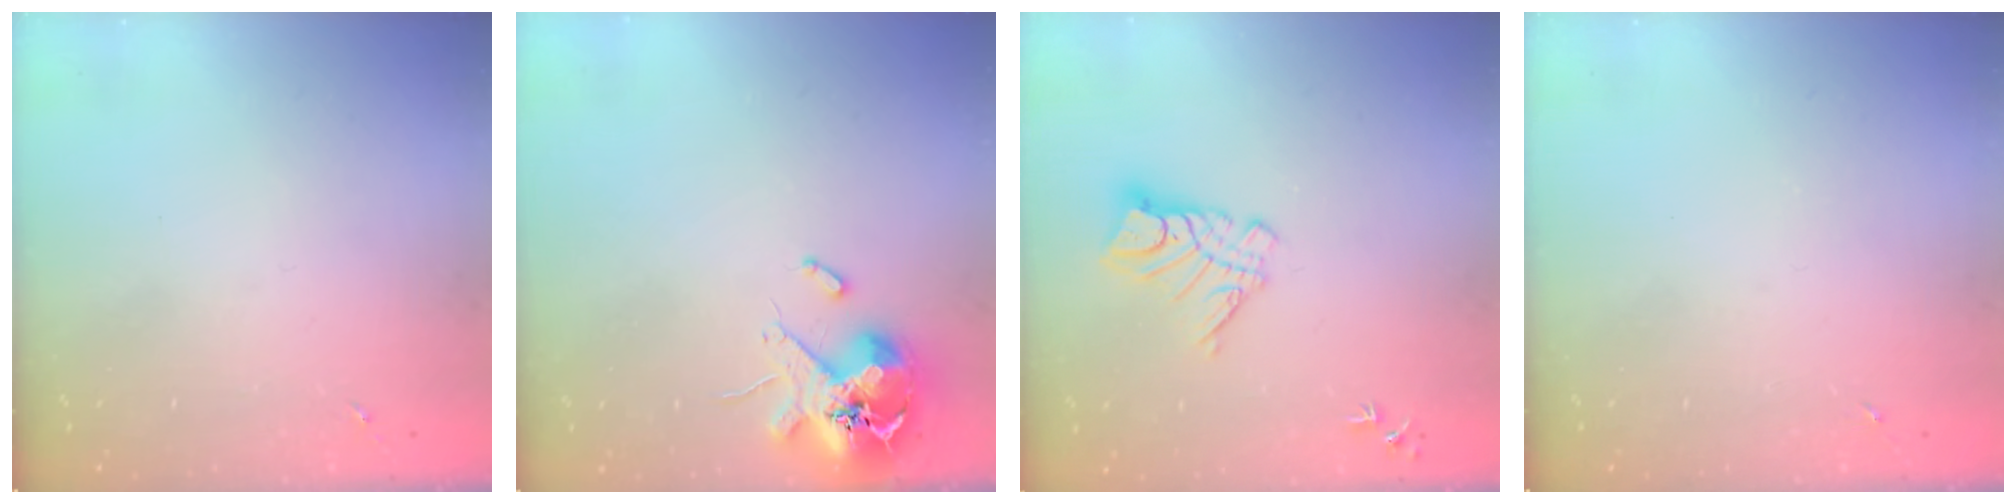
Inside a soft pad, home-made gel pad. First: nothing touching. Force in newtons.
{"total": 13.9, "press": 13.8, "slide": 2.0}
{"total": 10.5, "press": 10.4, "slide": 1.0}
{"total": 0.0}